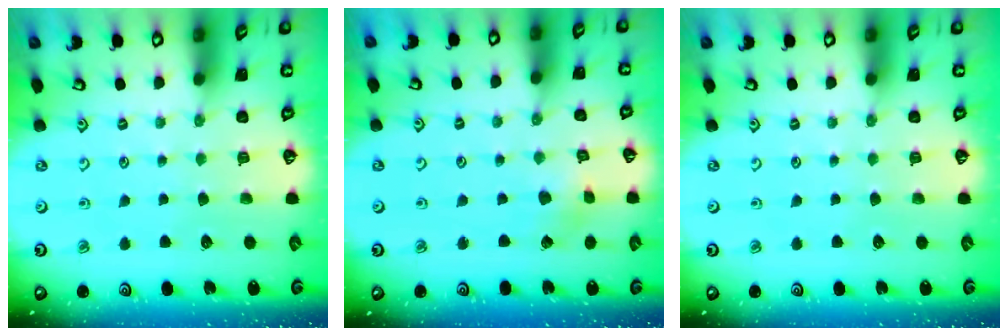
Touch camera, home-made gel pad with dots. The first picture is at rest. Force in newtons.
{"total": 2.6, "press": 2.6, "slide": 0.2}
{"total": 0.0}